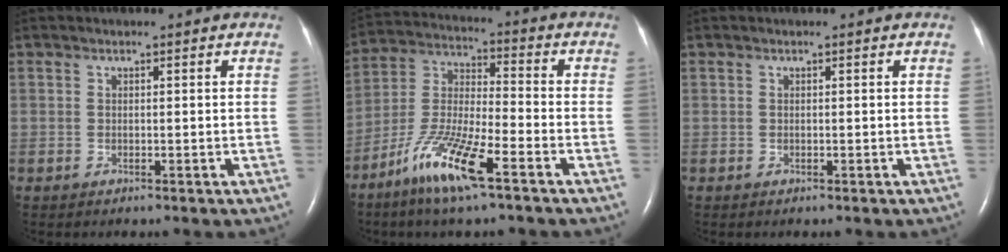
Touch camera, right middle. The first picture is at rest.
{"total": 12.5, "force": [-7.4, 1.4, 10.0], "torque": [-0.214, -0.020, -0.145]}
{"total": 0.0}